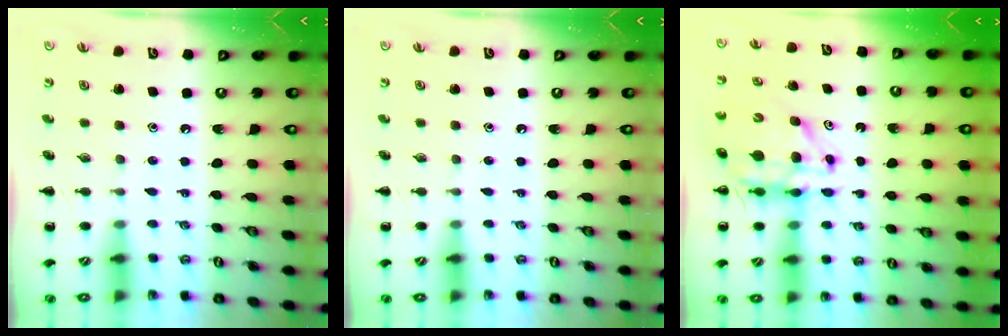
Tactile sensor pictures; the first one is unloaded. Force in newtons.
{"total": 0.0}
{"total": 11.0, "press": 10.4, "slide": 3.5}